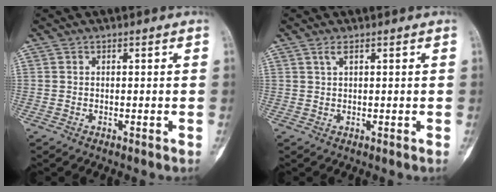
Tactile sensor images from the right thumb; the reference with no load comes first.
{"total": 1.2, "force": [0.7, 0.2, 1.0], "torque": [-0.027, 0.005, 0.017]}